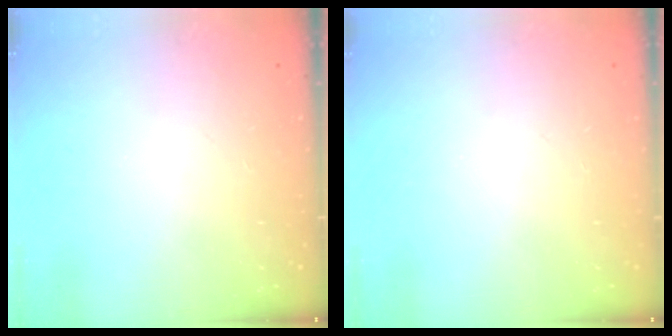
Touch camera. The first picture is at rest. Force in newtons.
{"total": 0.0}